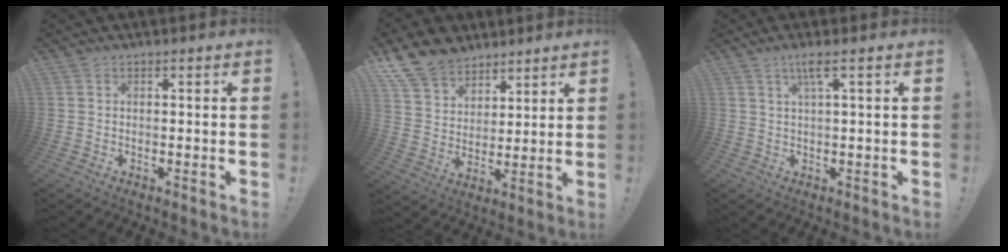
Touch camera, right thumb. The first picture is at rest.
{"total": 12.7, "force": [9.6, 7.8, 3.2], "torque": [-0.061, -0.069, 0.188]}
{"total": 4.3, "force": [1.9, 0.0, 3.8], "torque": [-0.075, 0.001, 0.027]}